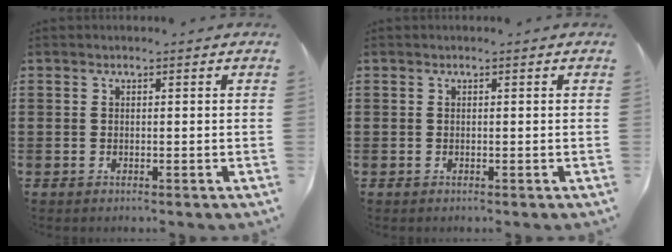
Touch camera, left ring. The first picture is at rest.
{"total": 0.0}